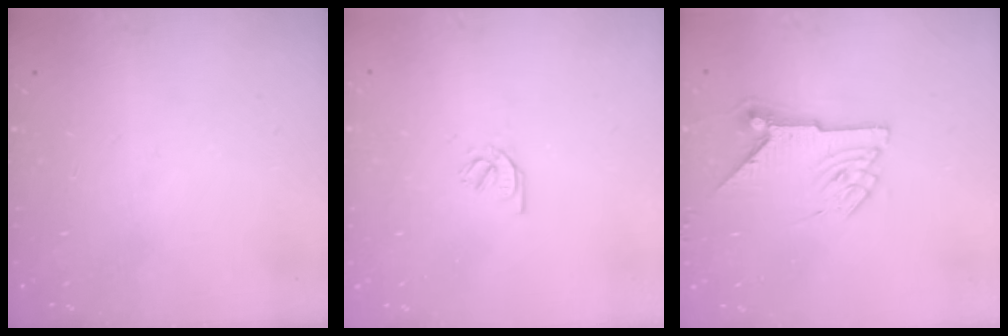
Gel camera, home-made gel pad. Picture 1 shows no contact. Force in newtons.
{"total": 2.1, "press": 2.1, "slide": 0.2}
{"total": 7.7, "press": 7.7, "slide": 0.3}